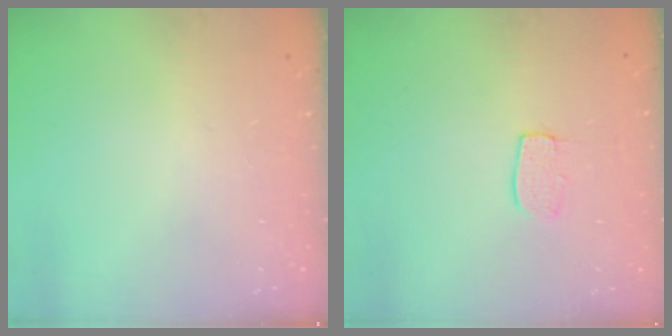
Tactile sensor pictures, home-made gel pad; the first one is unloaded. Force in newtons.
{"total": 5.2, "press": 5.2, "slide": 0.3}